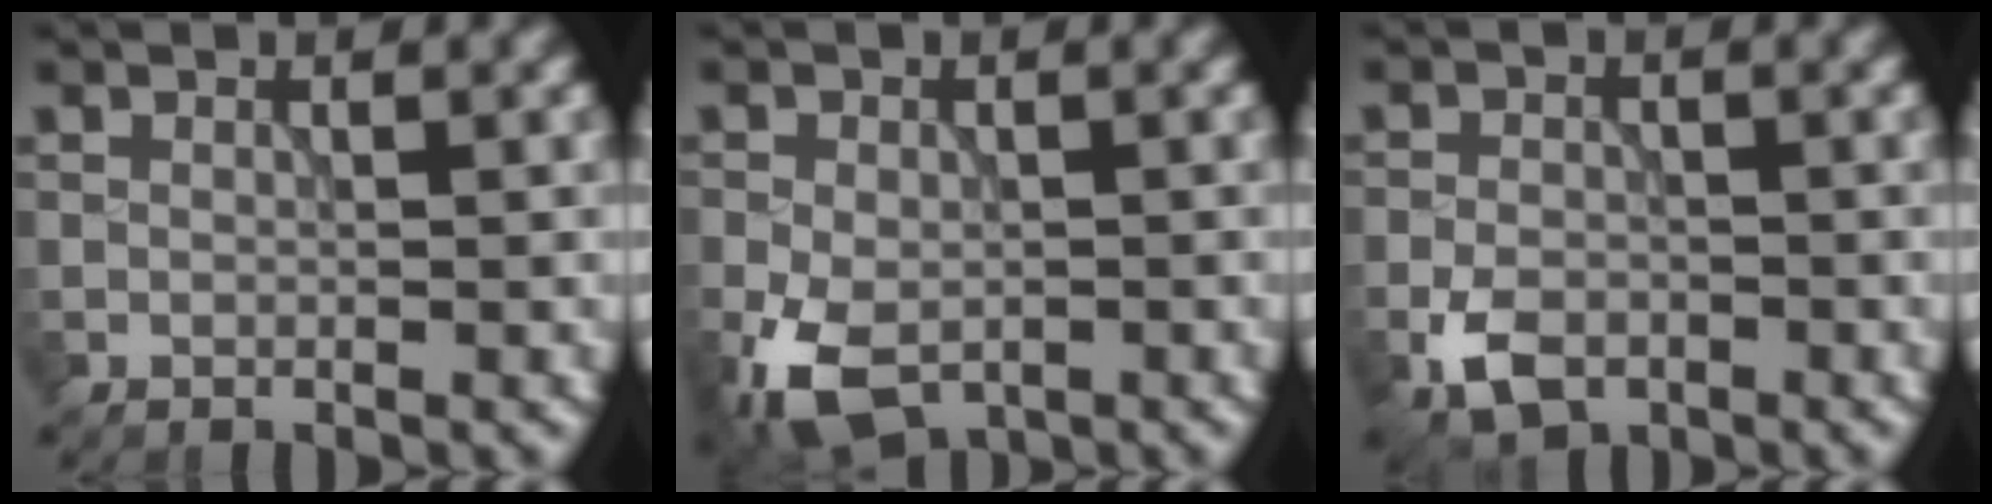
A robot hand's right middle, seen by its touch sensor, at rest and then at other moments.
{"total": 7.2, "force": [-3.4, 4.4, 4.7], "torque": [-0.099, -0.021, -0.061]}
{"total": 4.0, "force": [-2.1, 2.5, 2.3], "torque": [-0.045, -0.005, -0.046]}